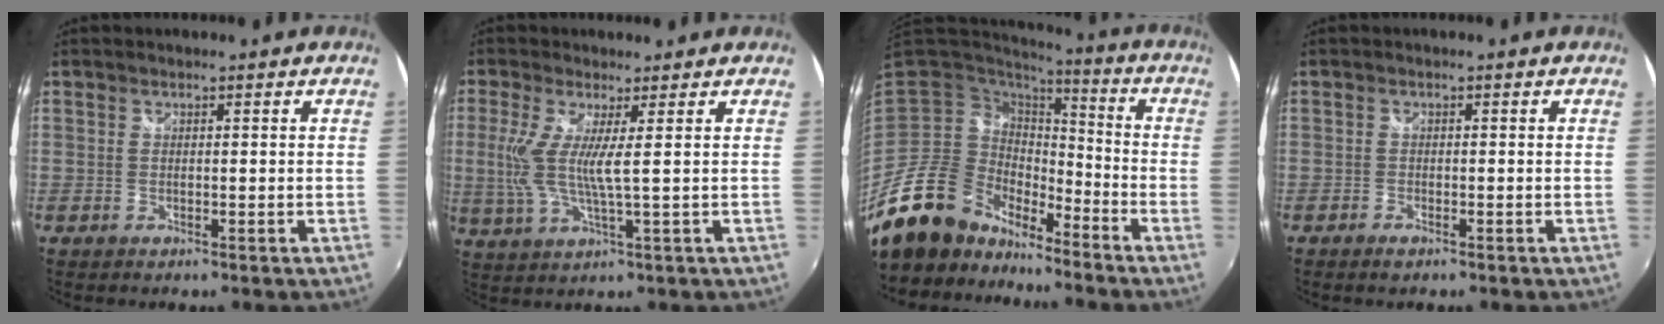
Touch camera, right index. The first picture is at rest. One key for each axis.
{"total": 7.1, "fx": 0.9, "fy": 0.0, "fz": 7.1, "tx": -0.153, "ty": -0.012, "tz": 0.018}
{"total": 16.1, "fx": -13.1, "fy": 8.1, "fz": 4.5, "tx": -0.111, "ty": 0.005, "tz": -0.234}
{"total": 1.4, "fx": -1.1, "fy": 0.7, "fz": 0.7, "tx": -0.017, "ty": -0.001, "tz": -0.021}